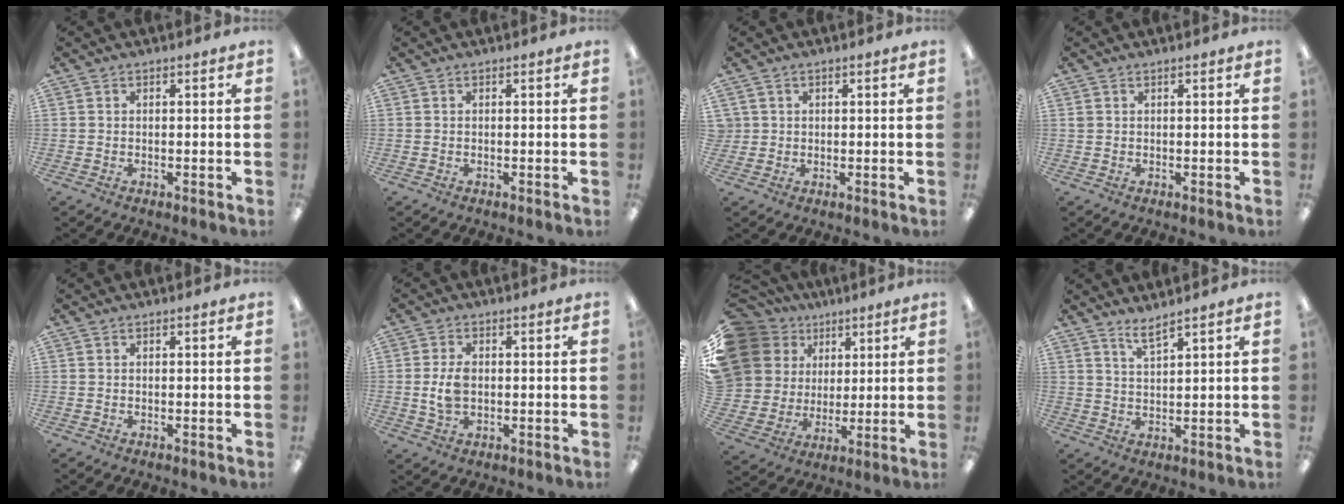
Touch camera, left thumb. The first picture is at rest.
{"total": 0.0}
{"total": 1.8, "force": [0.6, 1.7, 0.1], "torque": [-0.007, 0.003, 0.009]}
{"total": 0.8, "force": [0.3, 0.6, 0.3], "torque": [-0.007, 0.004, 0.005]}
{"total": 0.0}
{"total": 6.1, "force": [-0.1, 3.8, 4.7], "torque": [-0.091, 0.001, -0.004]}
{"total": 16.2, "force": [6.9, 13.6, 5.4], "torque": [-0.129, -0.024, 0.150]}
{"total": 3.8, "force": [3.4, 0.4, 1.7], "torque": [-0.040, -0.013, 0.061]}